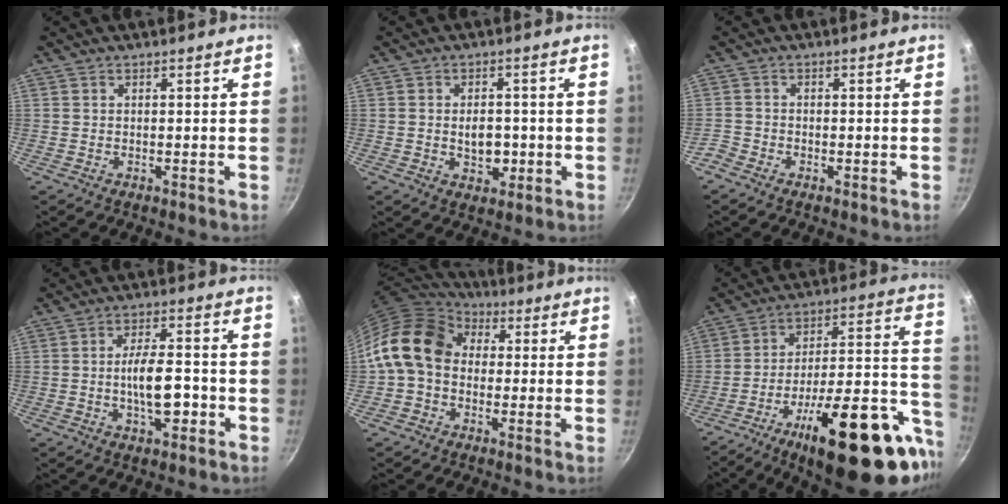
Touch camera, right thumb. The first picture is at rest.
{"total": 5.7, "force": [-0.7, 4.0, 4.0], "torque": [-0.039, 0.003, -0.008]}
{"total": 2.2, "force": [-1.7, 1.3, 0.7], "torque": [-0.021, 0.012, -0.039]}
{"total": 8.9, "force": [-2.2, 3.8, 7.7], "torque": [-0.111, 0.023, -0.037]}
{"total": 14.5, "force": [1.3, 11.3, 9.0], "torque": [-0.138, 0.029, 0.004]}
{"total": 30.5, "force": [-11.1, 10.9, 26.2], "torque": [-0.338, 0.048, -0.160]}